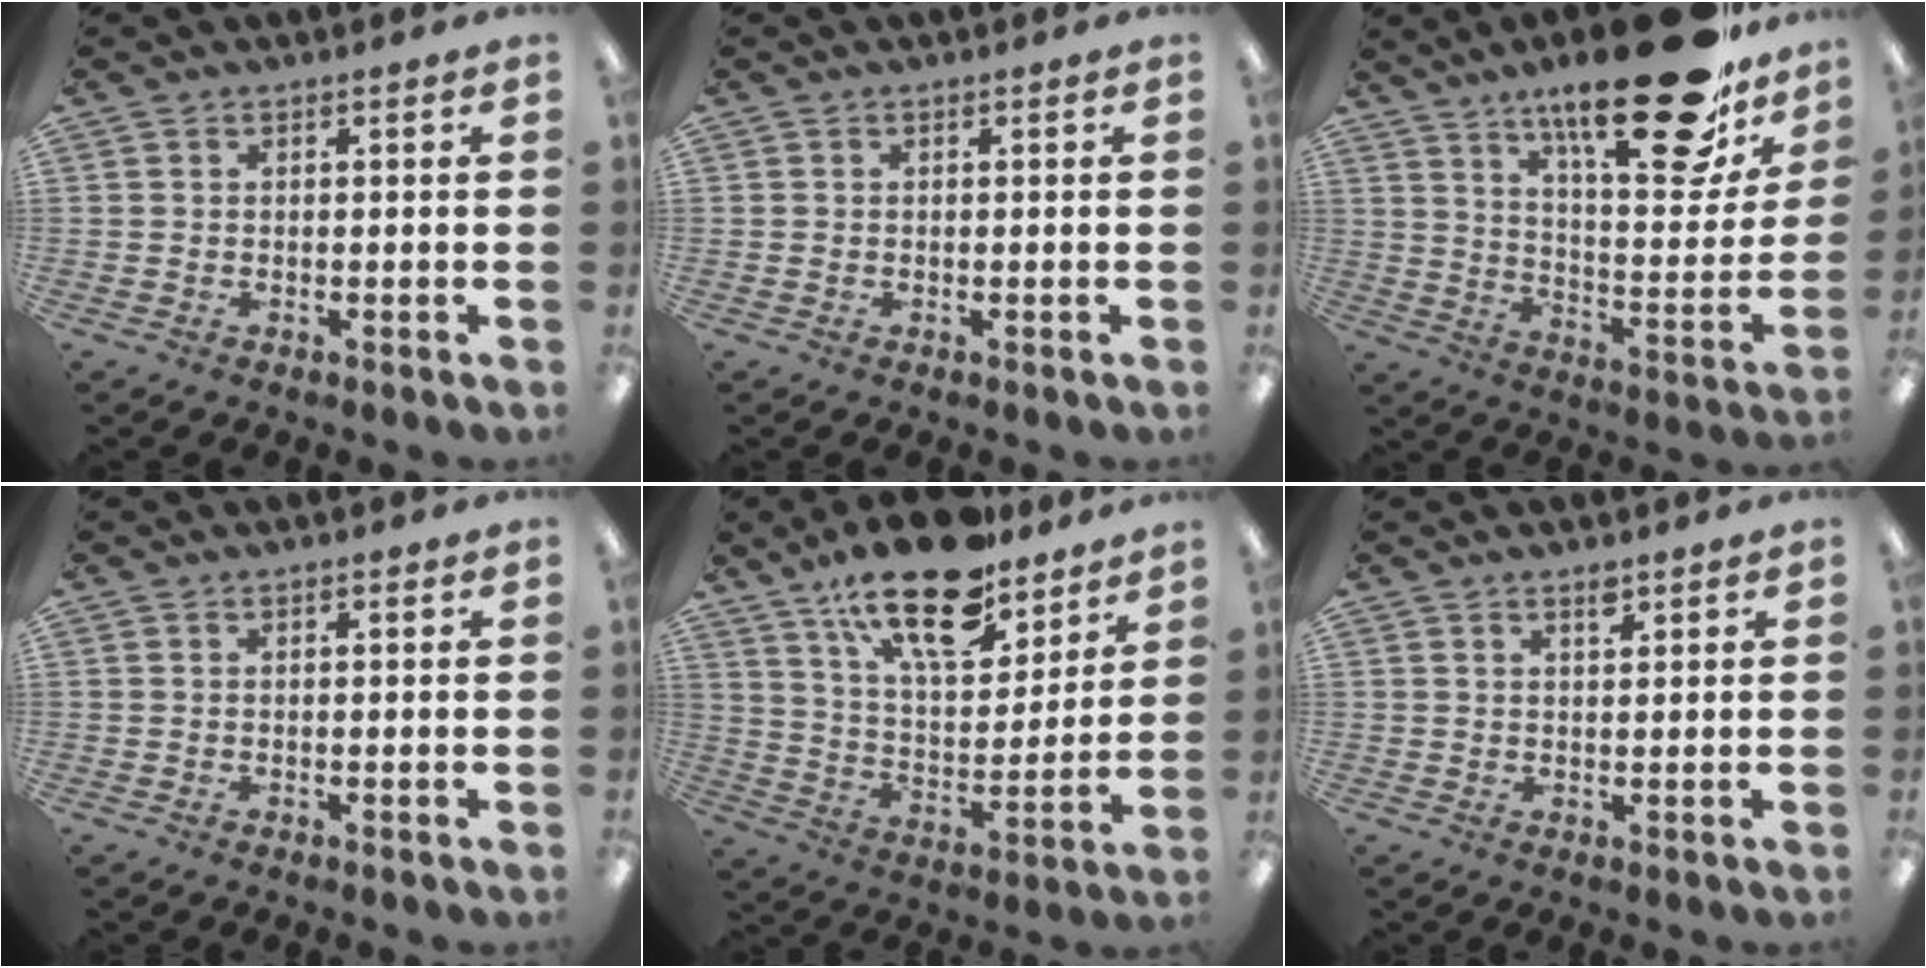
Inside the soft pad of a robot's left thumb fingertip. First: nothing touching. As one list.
[{"total": 0.0}, {"total": 27.1, "force": [18.7, 8.1, 17.8], "torque": [-0.257, -0.120, 0.298]}, {"total": 0.7, "force": [0.5, 0.2, 0.5], "torque": [-0.003, -0.003, 0.006]}, {"total": 21.0, "force": [15.0, 8.4, 12.1], "torque": [-0.204, -0.079, 0.256]}, {"total": 2.5, "force": [2.0, 0.7, 1.4], "torque": [-0.022, -0.003, 0.033]}]